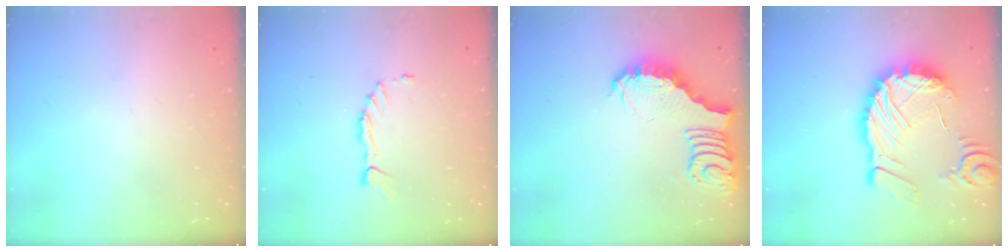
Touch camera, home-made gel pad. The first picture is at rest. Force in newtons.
{"total": 1.3, "press": 1.3, "slide": 0.1}
{"total": 3.9, "press": 3.9, "slide": 0.5}
{"total": 15.4, "press": 15.3, "slide": 1.8}